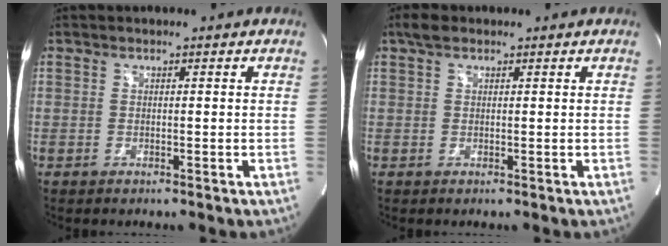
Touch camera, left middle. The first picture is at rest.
{"total": 1.8, "force": [1.3, 0.9, 1.0], "torque": [-0.022, 0.019, 0.023]}